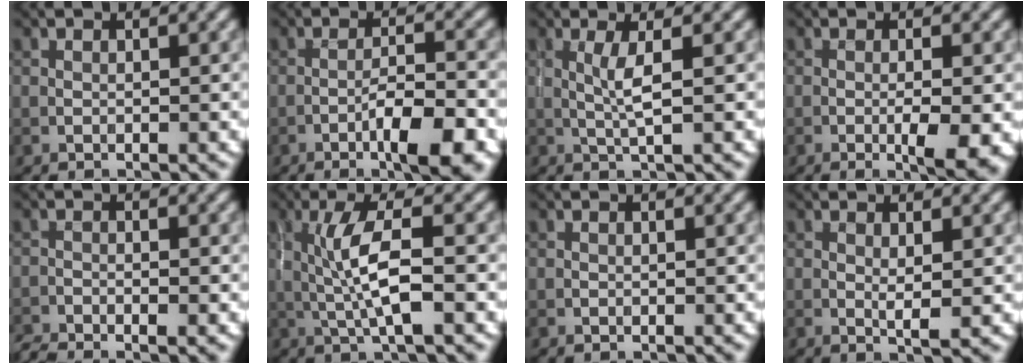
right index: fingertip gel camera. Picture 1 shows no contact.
{"total": 6.1, "force": [-3.2, 1.1, 5.1], "torque": [-0.082, 0.009, -0.050]}
{"total": 2.2, "force": [0.3, 0.1, 2.2], "torque": [-0.048, 0.002, 0.006]}
{"total": 4.1, "force": [-1.2, 0.6, 3.9], "torque": [-0.063, -0.004, -0.016]}
{"total": 2.3, "force": [-1.9, 0.2, 1.3], "torque": [-0.031, -0.007, -0.041]}
{"total": 4.7, "force": [0.0, 0.9, 4.7], "torque": [-0.096, 0.004, -0.003]}
{"total": 0.0}
{"total": 1.6, "force": [0.3, 0.1, 1.6], "torque": [-0.029, -0.004, 0.004]}